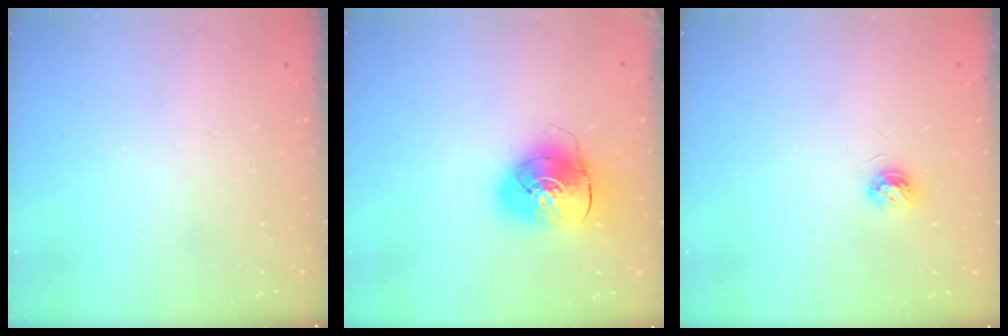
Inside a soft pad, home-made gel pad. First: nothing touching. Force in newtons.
{"total": 11.2, "press": 11.0, "slide": 1.9}
{"total": 4.5, "press": 4.5, "slide": 0.7}